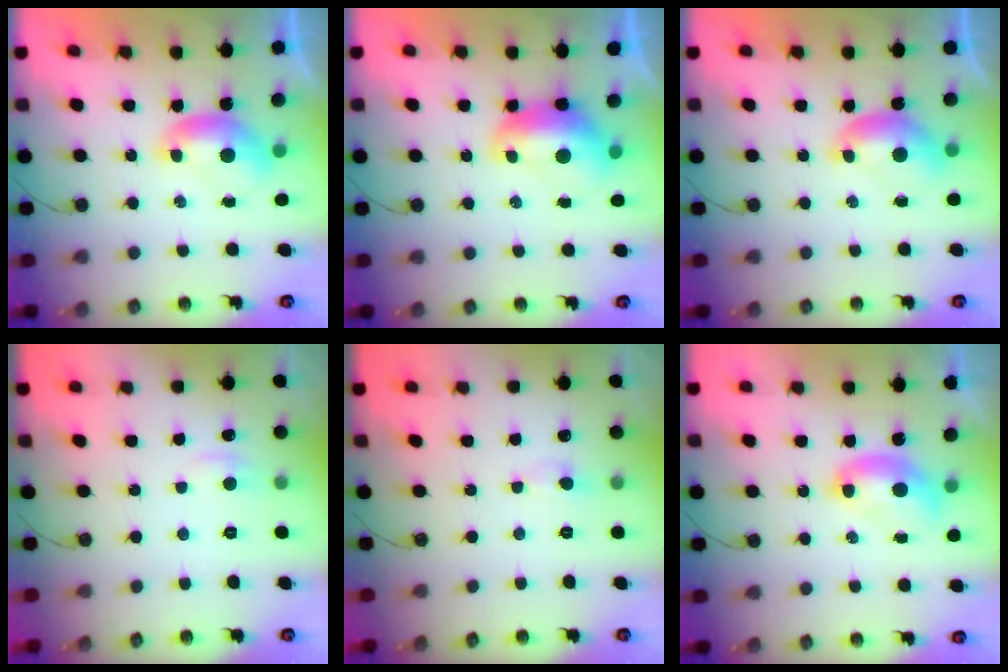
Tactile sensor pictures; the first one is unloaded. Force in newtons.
{"total": 2.4, "press": 2.4, "slide": 0.6}
{"total": 1.2, "press": 0.7, "slide": 0.9}
{"total": 1.4, "press": 1.3, "slide": 0.6}
{"total": 0.5, "press": 0.4, "slide": 0.4}
{"total": 2.7, "press": 2.7, "slide": 0.1}